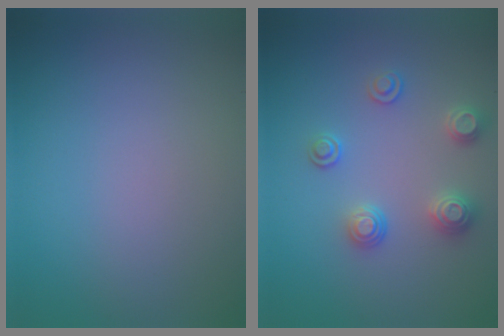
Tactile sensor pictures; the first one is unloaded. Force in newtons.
{"total": 2.7, "press": 2.6, "slide": 0.3}